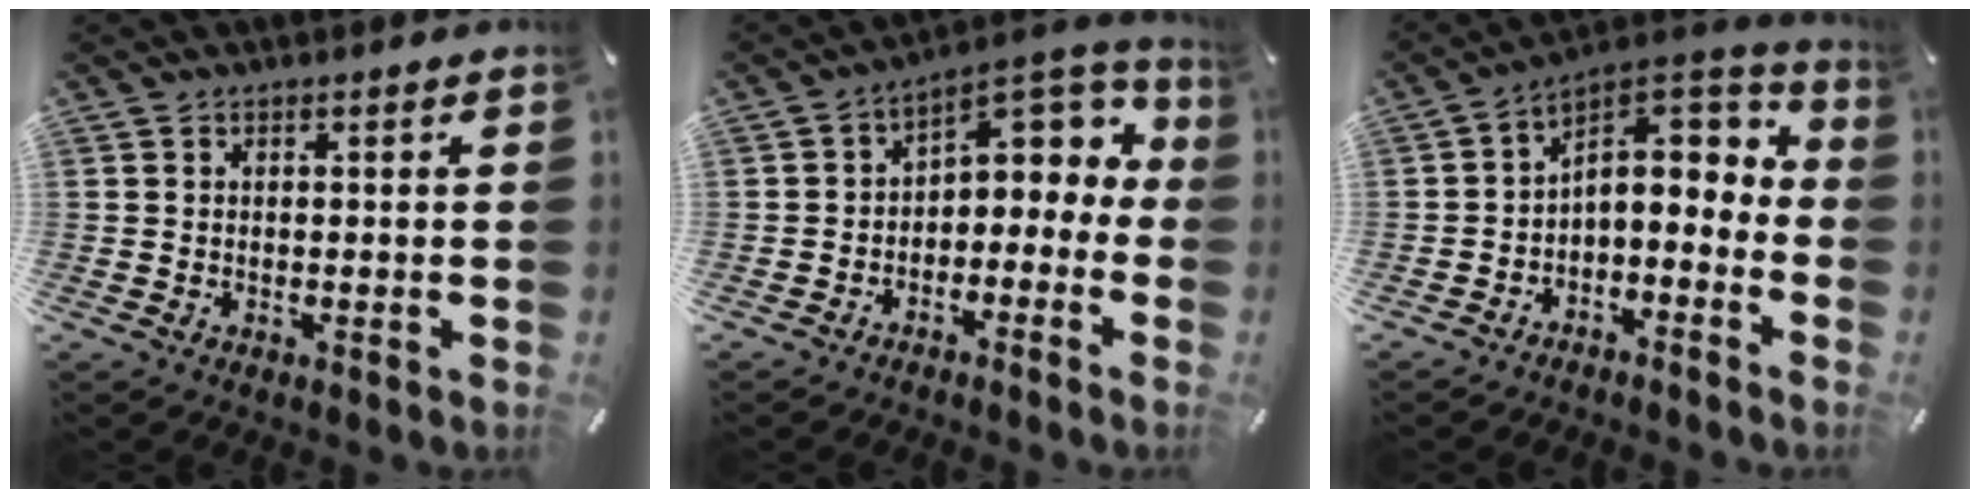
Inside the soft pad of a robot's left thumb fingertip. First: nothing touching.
{"total": 6.7, "force": [1.4, 5.2, 4.0], "torque": [-0.041, -0.021, 0.022]}
{"total": 7.6, "force": [1.4, 5.5, 5.1], "torque": [-0.052, -0.025, 0.023]}